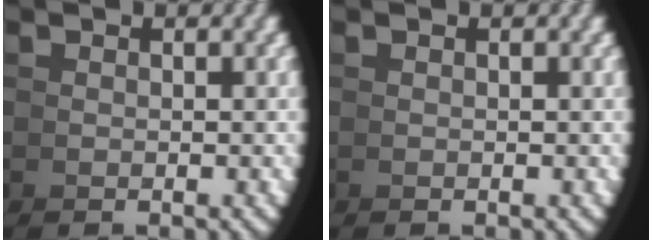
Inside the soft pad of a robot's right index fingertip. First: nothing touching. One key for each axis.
{"total": 0.0}